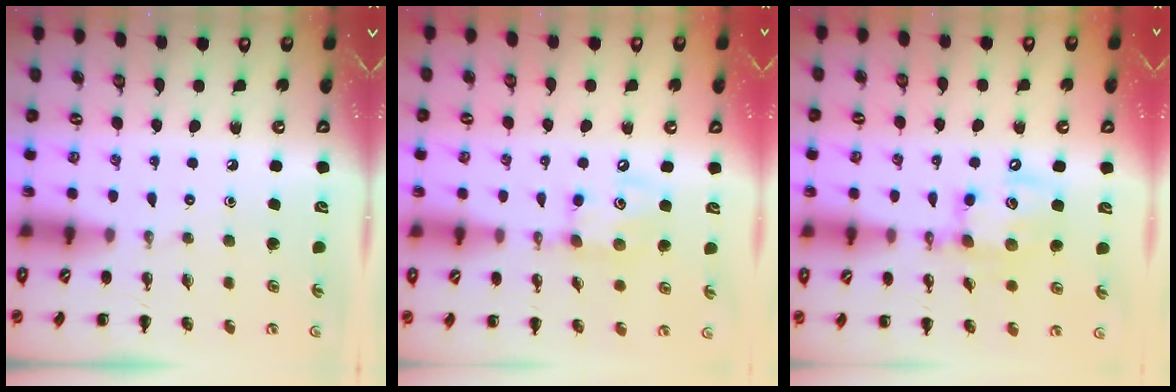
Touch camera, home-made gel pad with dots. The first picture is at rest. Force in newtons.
{"total": 8.1, "press": 8.0, "slide": 1.2}
{"total": 13.5, "press": 13.2, "slide": 2.5}